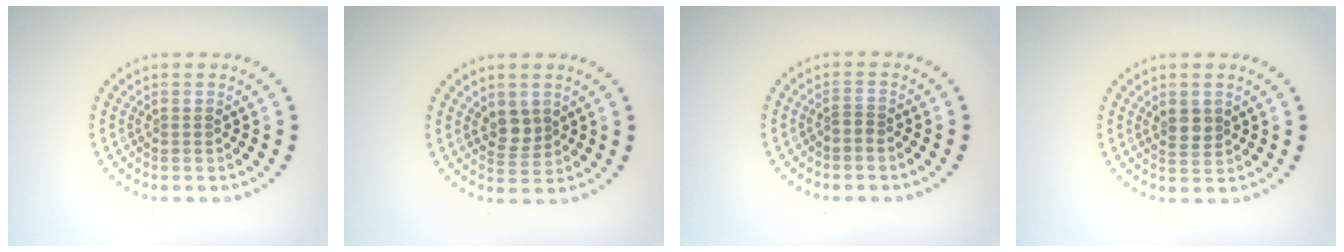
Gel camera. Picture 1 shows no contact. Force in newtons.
{"total": 2.0, "press": 1.8, "slide": 0.8}
{"total": 0.8, "press": 0.5, "slide": 0.6}
{"total": 1.8, "press": 1.6, "slide": 0.6}